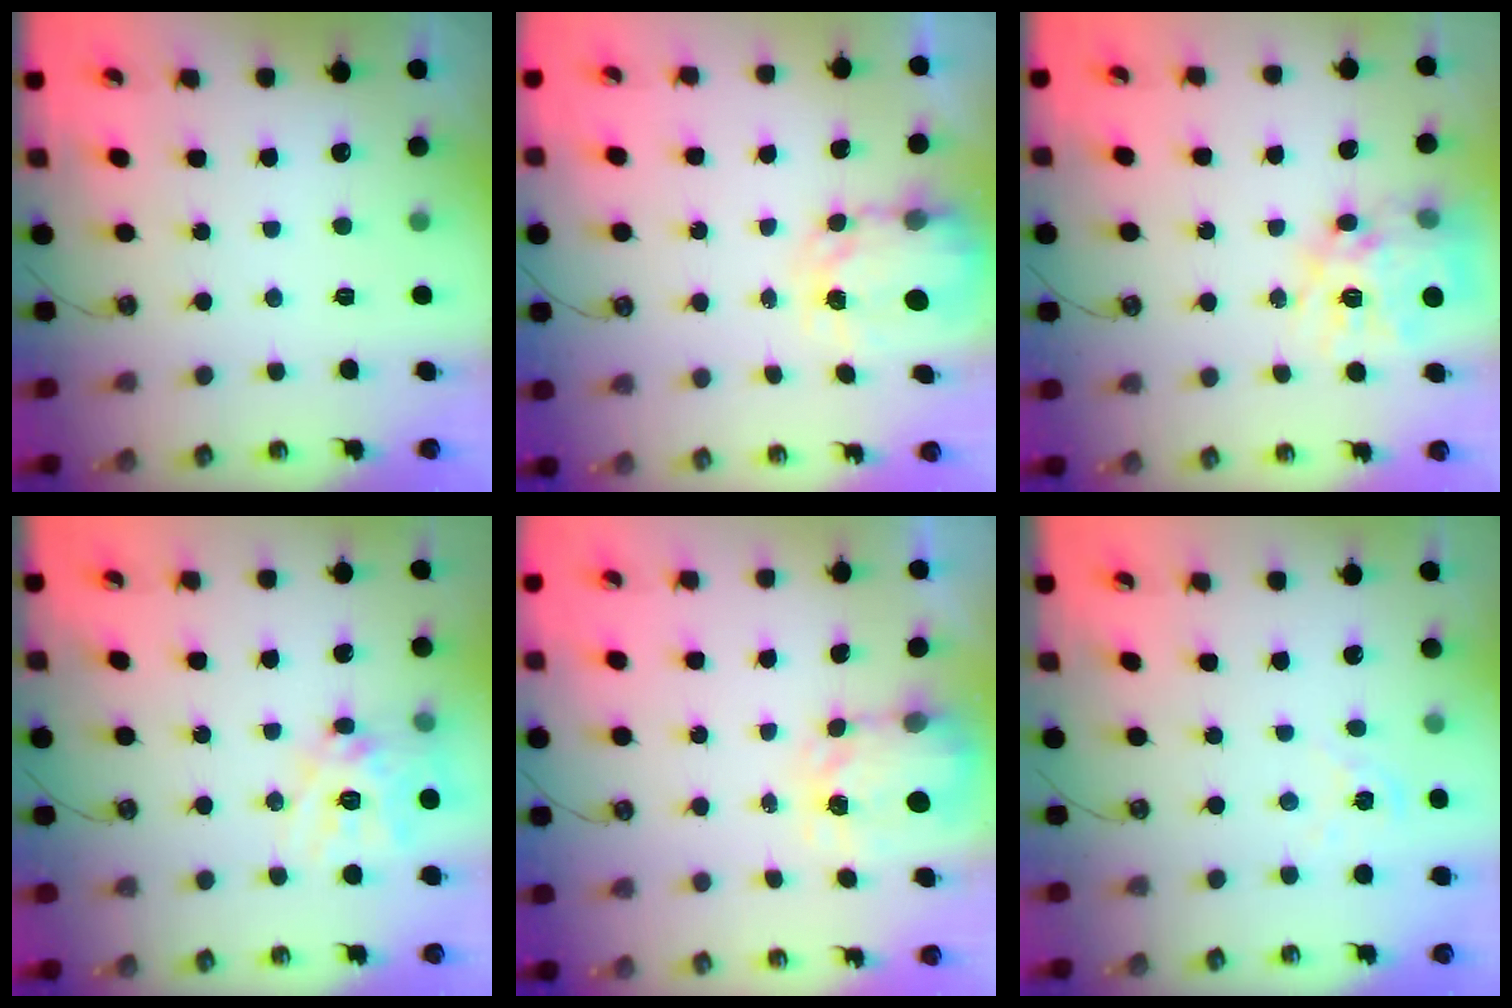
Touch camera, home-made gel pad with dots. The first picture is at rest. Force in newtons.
{"total": 4.3, "press": 4.3, "slide": 0.3}
{"total": 16.1, "press": 16.0, "slide": 1.5}
{"total": 14.9, "press": 14.8, "slide": 1.3}
{"total": 3.8, "press": 3.8, "slide": 0.5}
{"total": 4.3, "press": 4.3, "slide": 0.5}